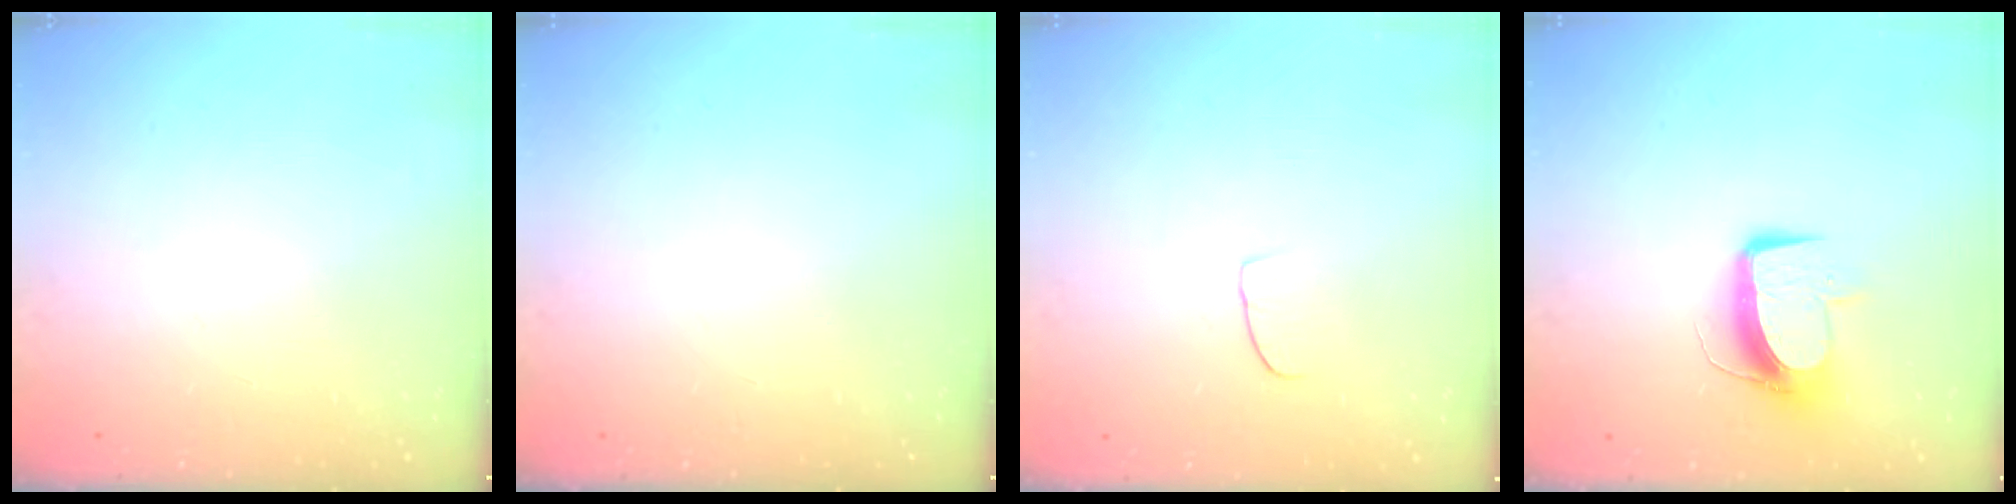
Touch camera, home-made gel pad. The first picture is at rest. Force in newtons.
{"total": 0.0}
{"total": 3.7, "press": 3.7, "slide": 0.3}
{"total": 9.7, "press": 9.7, "slide": 0.6}